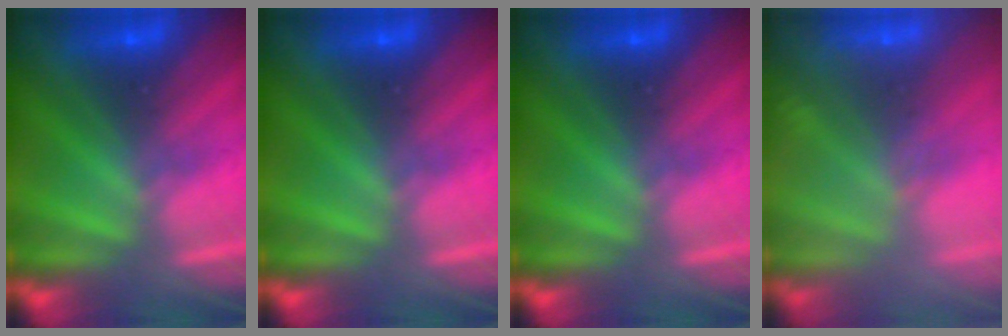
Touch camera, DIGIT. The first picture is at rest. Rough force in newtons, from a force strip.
{"total": 0.0}
{"total": 0.0}
{"total": 2.4}